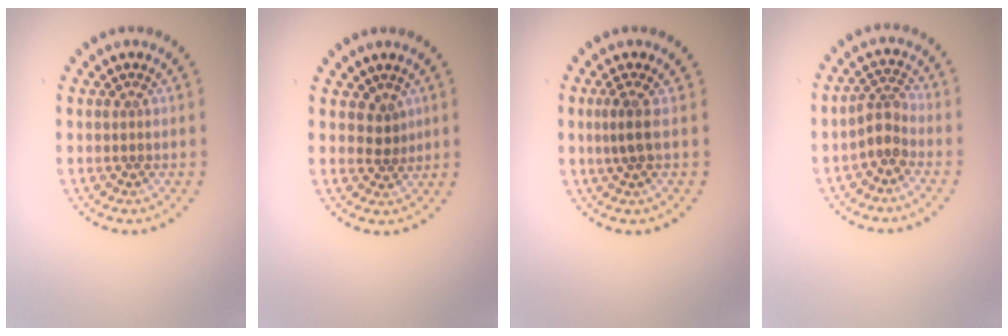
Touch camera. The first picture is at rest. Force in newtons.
{"total": 1.4, "press": 1.1, "slide": 0.9}
{"total": 1.7, "press": 1.2, "slide": 1.1}
{"total": 2.4, "press": 1.8, "slide": 1.6}